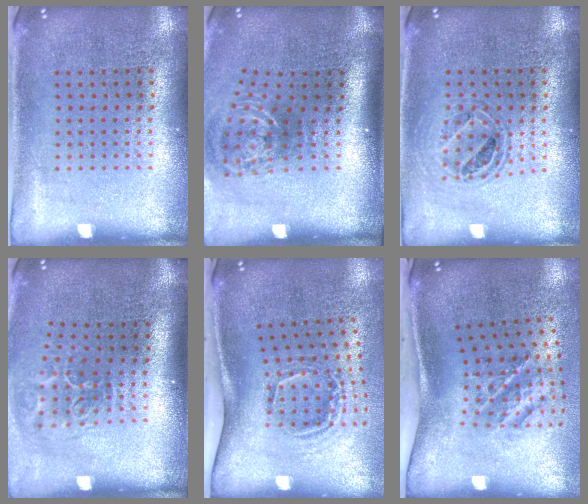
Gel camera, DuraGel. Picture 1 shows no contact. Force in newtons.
{"total": 2.1, "press": 1.3, "slide": 1.7}
{"total": 0.8, "press": 0.7, "slide": 0.2}
{"total": 2.1, "press": 1.3, "slide": 1.6}
{"total": 2.0, "press": 1.3, "slide": 1.6}
{"total": 2.1, "press": 1.3, "slide": 1.7}